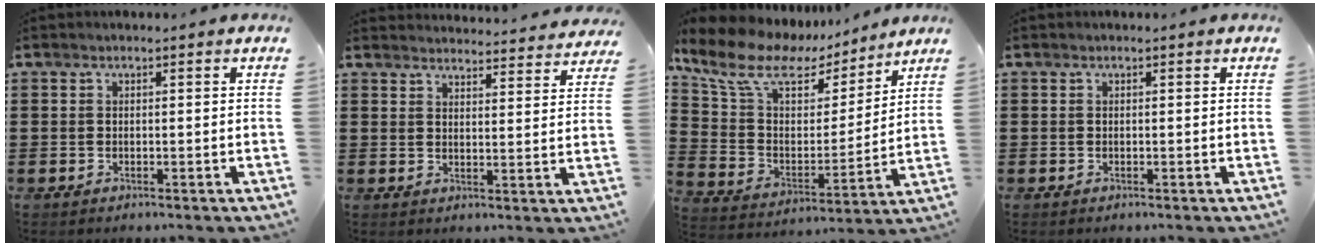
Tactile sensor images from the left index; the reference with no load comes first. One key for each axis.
{"total": 3.6, "fx": 3.6, "fy": -0.1, "fz": 0.1, "tx": -0.007, "ty": -0.025, "tz": 0.062}
{"total": 11.1, "fx": 8.0, "fy": 5.4, "fz": 5.6, "tx": -0.149, "ty": -0.034, "tz": 0.139}
{"total": 0.0}